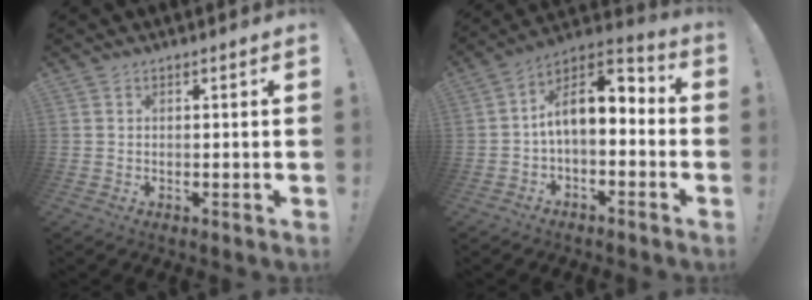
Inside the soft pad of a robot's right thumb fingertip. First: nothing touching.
{"total": 9.5, "force": [1.2, 5.5, 7.6], "torque": [-0.123, -0.005, 0.027]}